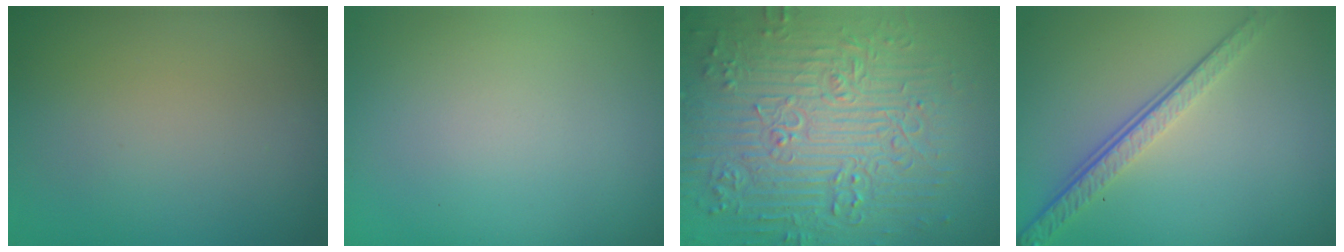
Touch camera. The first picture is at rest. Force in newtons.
{"total": 0.0}
{"total": 9.2, "press": 6.8, "slide": 6.2}
{"total": 4.0, "press": 2.8, "slide": 2.9}